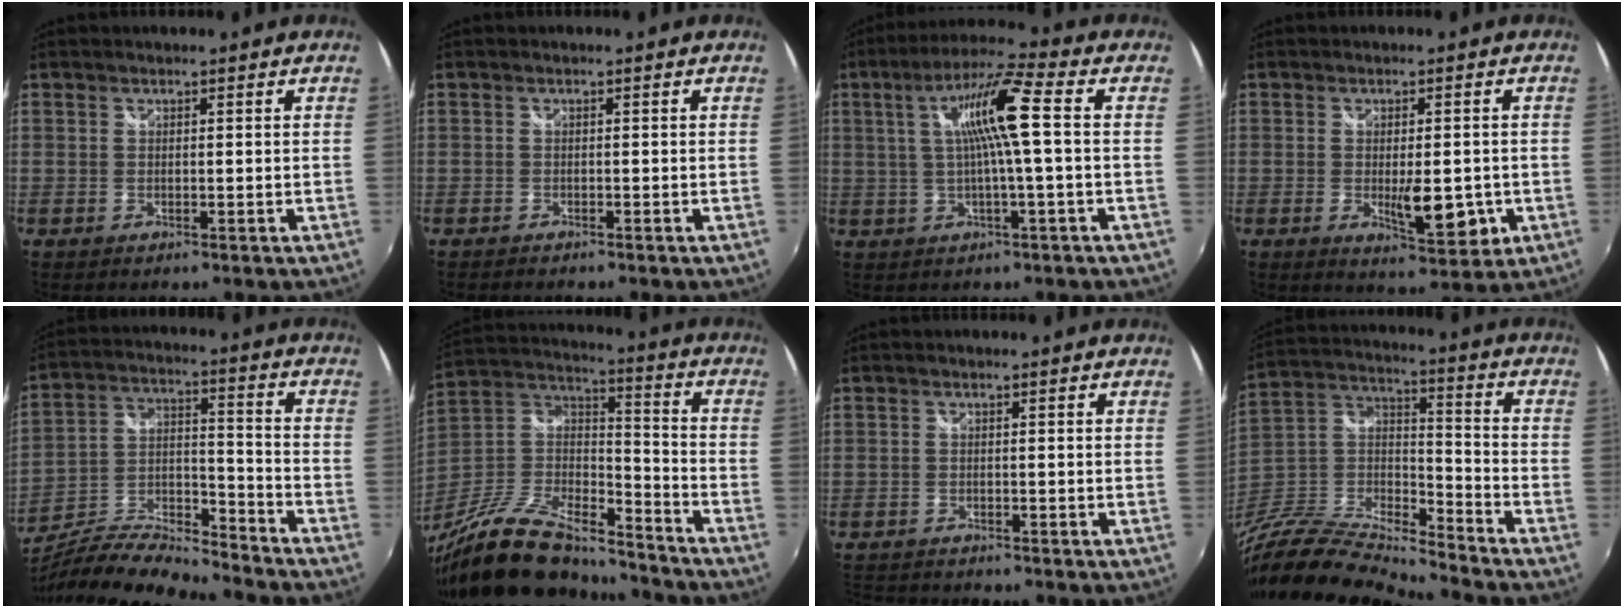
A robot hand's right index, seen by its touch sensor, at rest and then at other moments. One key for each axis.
{"total": 1.2, "fx": -1.2, "fy": 0.2, "fz": 0.3, "tx": -0.009, "ty": -0.009, "tz": -0.021}
{"total": 10.8, "fx": 1.7, "fy": 0.1, "fz": 10.7, "tx": -0.195, "ty": 0.015, "tz": 0.030}
{"total": 7.9, "fx": -1.8, "fy": 2.8, "fz": 7.1, "tx": -0.105, "ty": -0.020, "tz": -0.021}
{"total": 16.6, "fx": -14.1, "fy": 3.0, "fz": 8.3, "tx": -0.166, "ty": -0.006, "tz": -0.250}
{"total": 25.5, "fx": -19.7, "fy": 8.6, "fz": 13.7, "tx": -0.277, "ty": -0.011, "tz": -0.335}
{"total": 5.6, "fx": -5.4, "fy": 1.0, "fz": 1.2, "tx": -0.045, "ty": -0.017, "tz": -0.094}
{"total": 18.0, "fx": -15.5, "fy": 3.2, "fz": 8.5, "tx": -0.190, "ty": -0.009, "tz": -0.309}